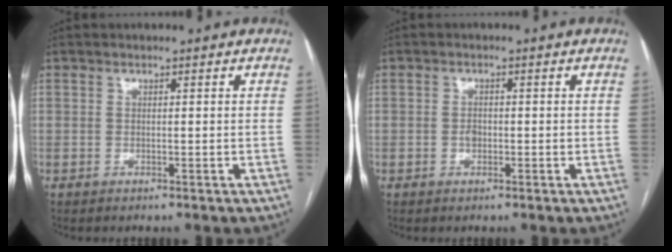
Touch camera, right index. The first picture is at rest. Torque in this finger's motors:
{"motor_torque": [0.27, -0.06, 0.21, 0.03]}